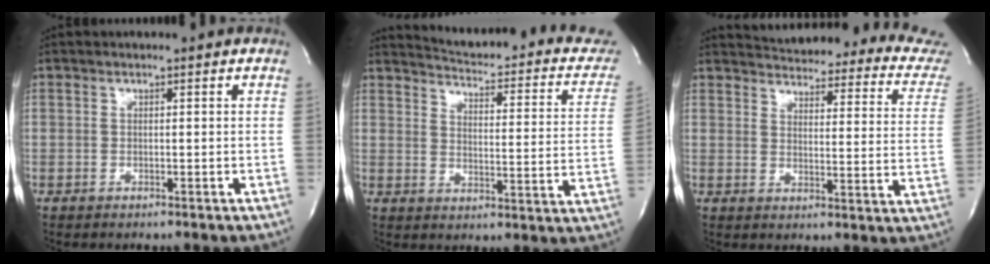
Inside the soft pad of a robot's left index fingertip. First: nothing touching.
{"total": 20.5, "force": [18.3, 4.5, 8.1], "torque": [-0.097, -0.045, 0.205]}
{"total": 24.5, "force": [23.2, 3.7, 7.0], "torque": [-0.090, -0.090, 0.254]}